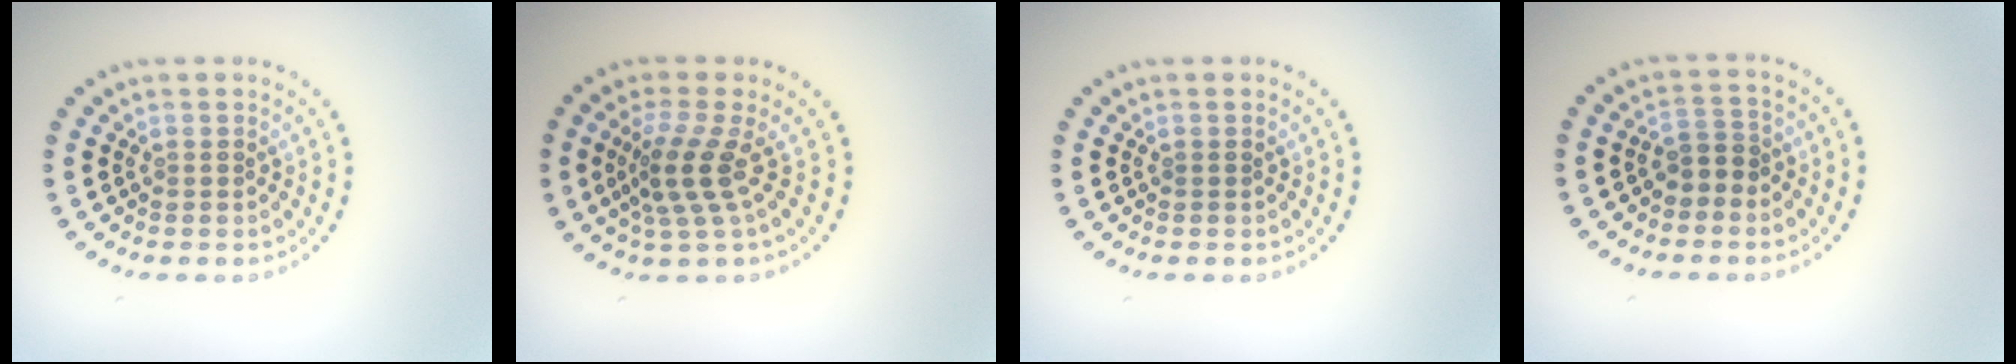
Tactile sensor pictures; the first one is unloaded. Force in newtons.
{"total": 3.4, "press": 2.3, "slide": 2.4}
{"total": 0.0}
{"total": 2.0, "press": 1.8, "slide": 0.8}